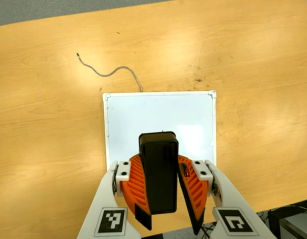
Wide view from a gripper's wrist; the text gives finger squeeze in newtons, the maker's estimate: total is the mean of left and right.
{"total": 10.0, "left": 10.0, "right": 10.0}